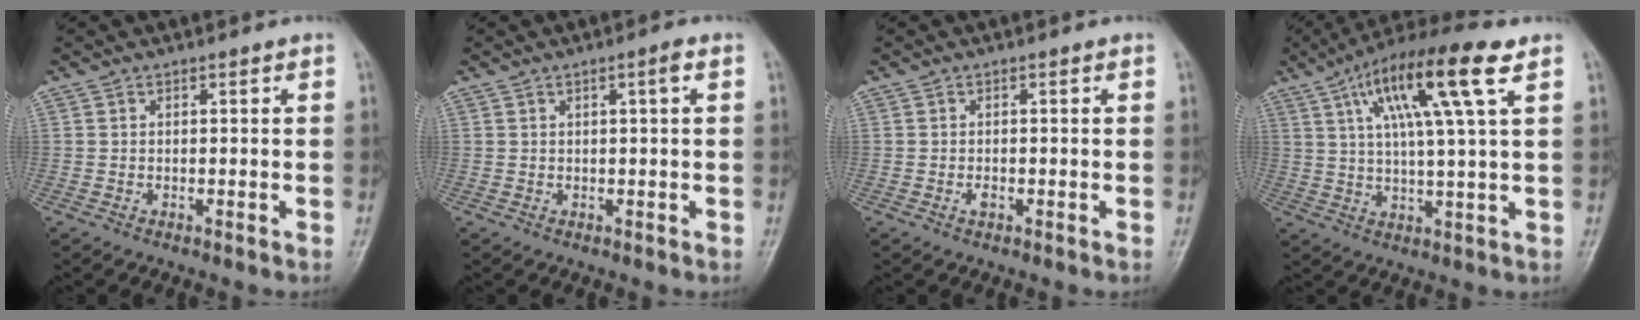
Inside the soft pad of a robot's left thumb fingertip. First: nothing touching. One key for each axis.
{"total": 1.7, "fx": 0.5, "fy": 0.0, "fz": 1.6, "tx": -0.031, "ty": 0.002, "tz": 0.009}
{"total": 0.9, "fx": -0.5, "fy": 0.5, "fz": 0.5, "tx": -0.006, "ty": 0.000, "tz": -0.008}
{"total": 15.5, "fx": 6.6, "fy": 2.1, "fz": 13.9, "tx": -0.251, "ty": 0.003, "tz": 0.110}